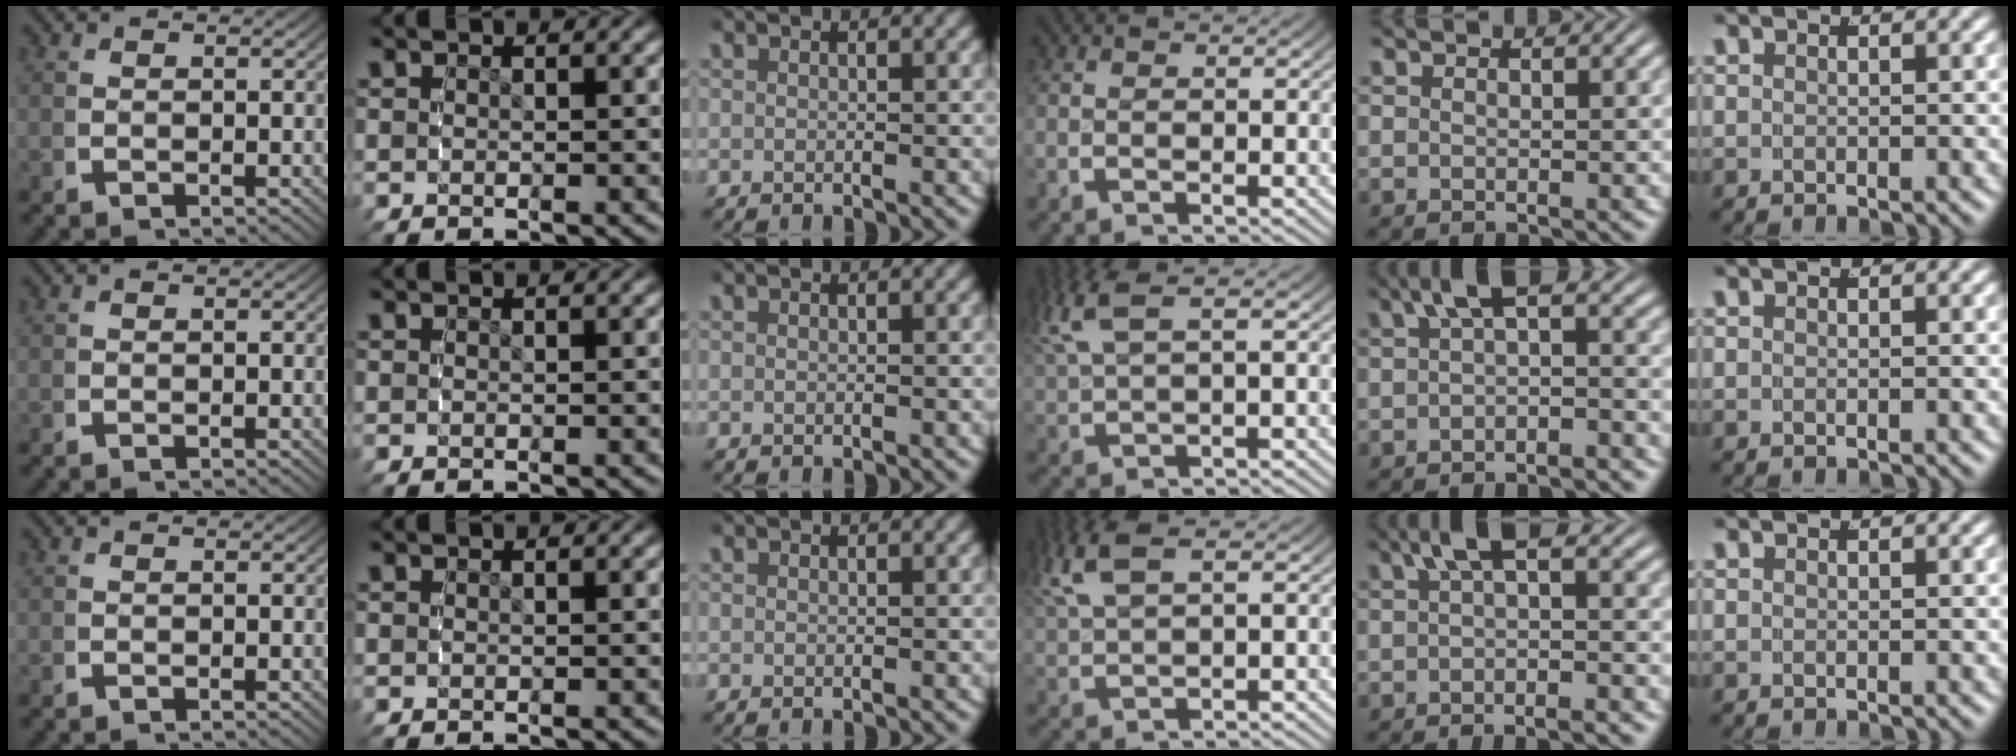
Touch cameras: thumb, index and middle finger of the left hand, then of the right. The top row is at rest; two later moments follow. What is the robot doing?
{"motion": "grasp_and_lifting", "object": "camera"}